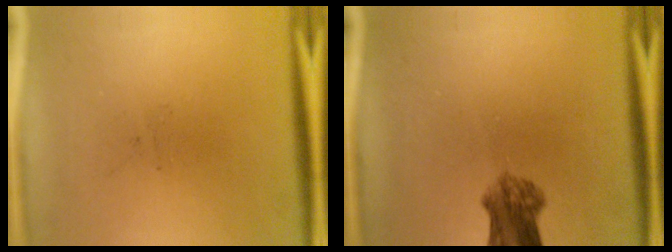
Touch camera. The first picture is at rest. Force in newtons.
{"total": 5.0}